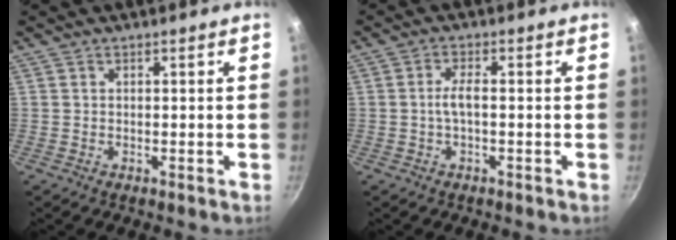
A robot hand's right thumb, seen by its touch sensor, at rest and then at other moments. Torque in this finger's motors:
{"motor_torque": [0.22, 0.06, 0.44, 0.18, 0.02]}